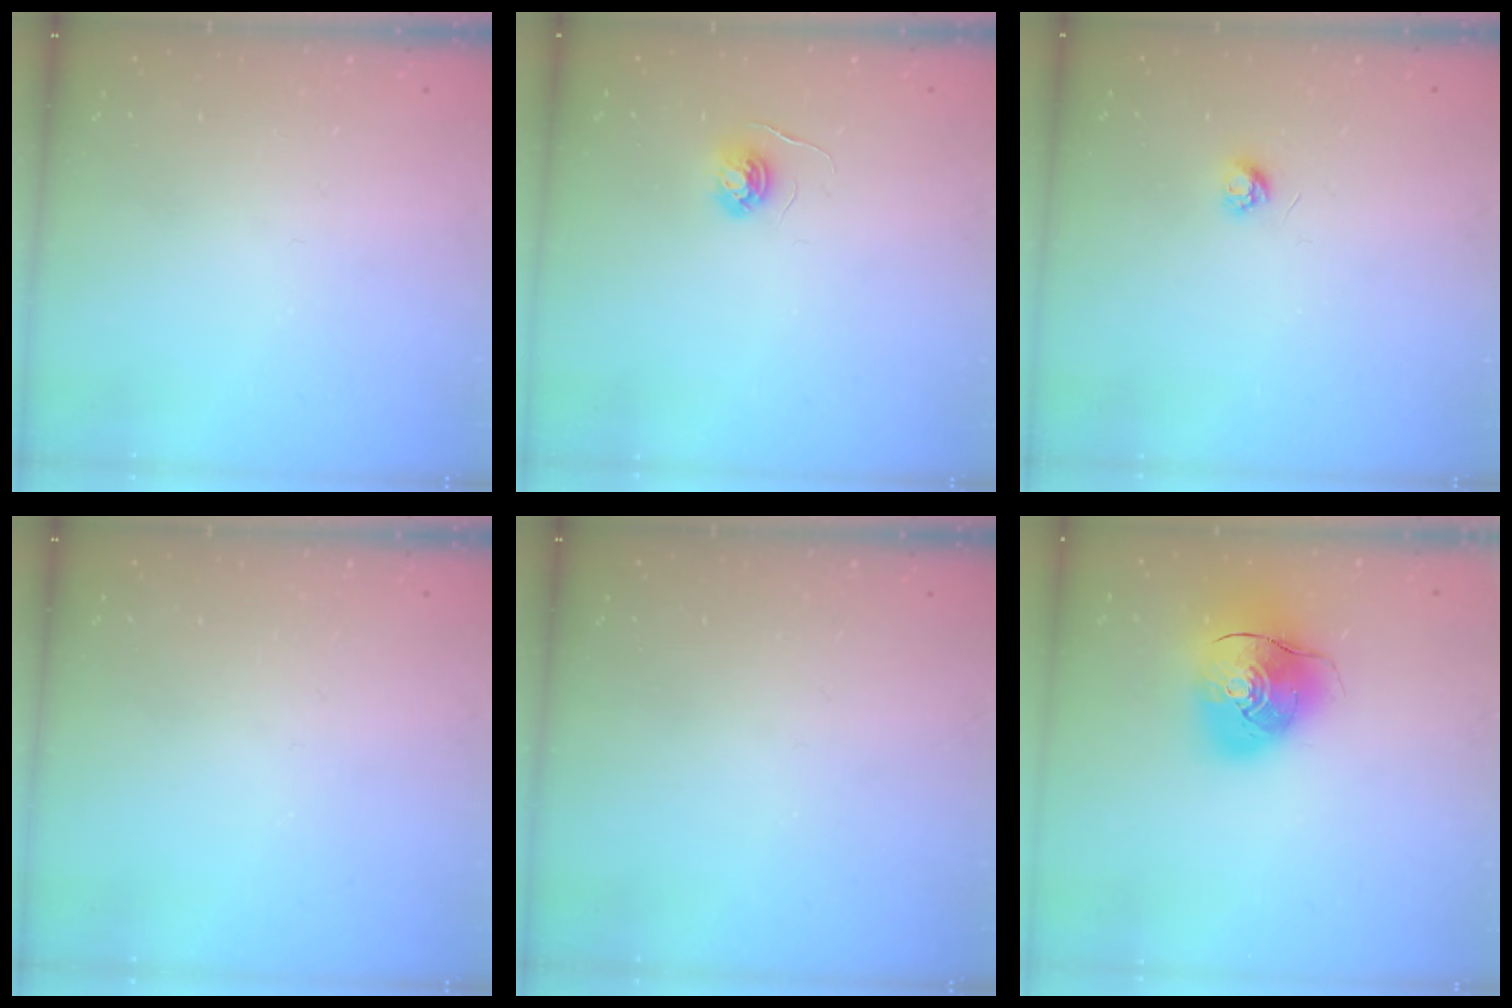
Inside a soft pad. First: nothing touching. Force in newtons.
{"total": 4.0, "press": 4.0, "slide": 0.5}
{"total": 3.7, "press": 3.7, "slide": 0.3}
{"total": 0.0}
{"total": 0.0}
{"total": 13.0, "press": 12.8, "slide": 2.4}